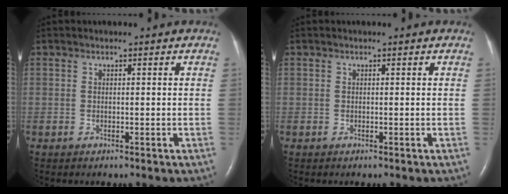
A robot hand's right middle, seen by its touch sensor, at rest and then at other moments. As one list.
[{"total": 0.0}]